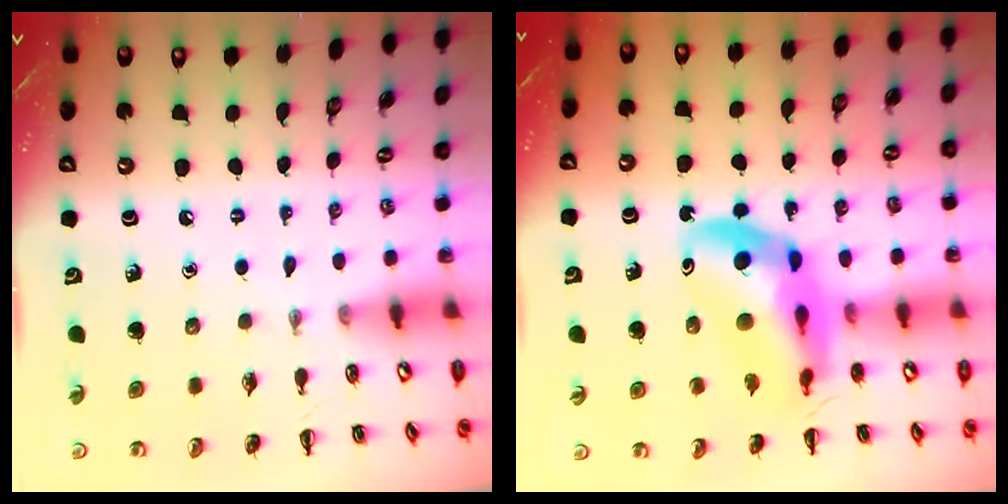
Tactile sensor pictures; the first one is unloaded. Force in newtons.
{"total": 13.9, "press": 13.4, "slide": 3.9}